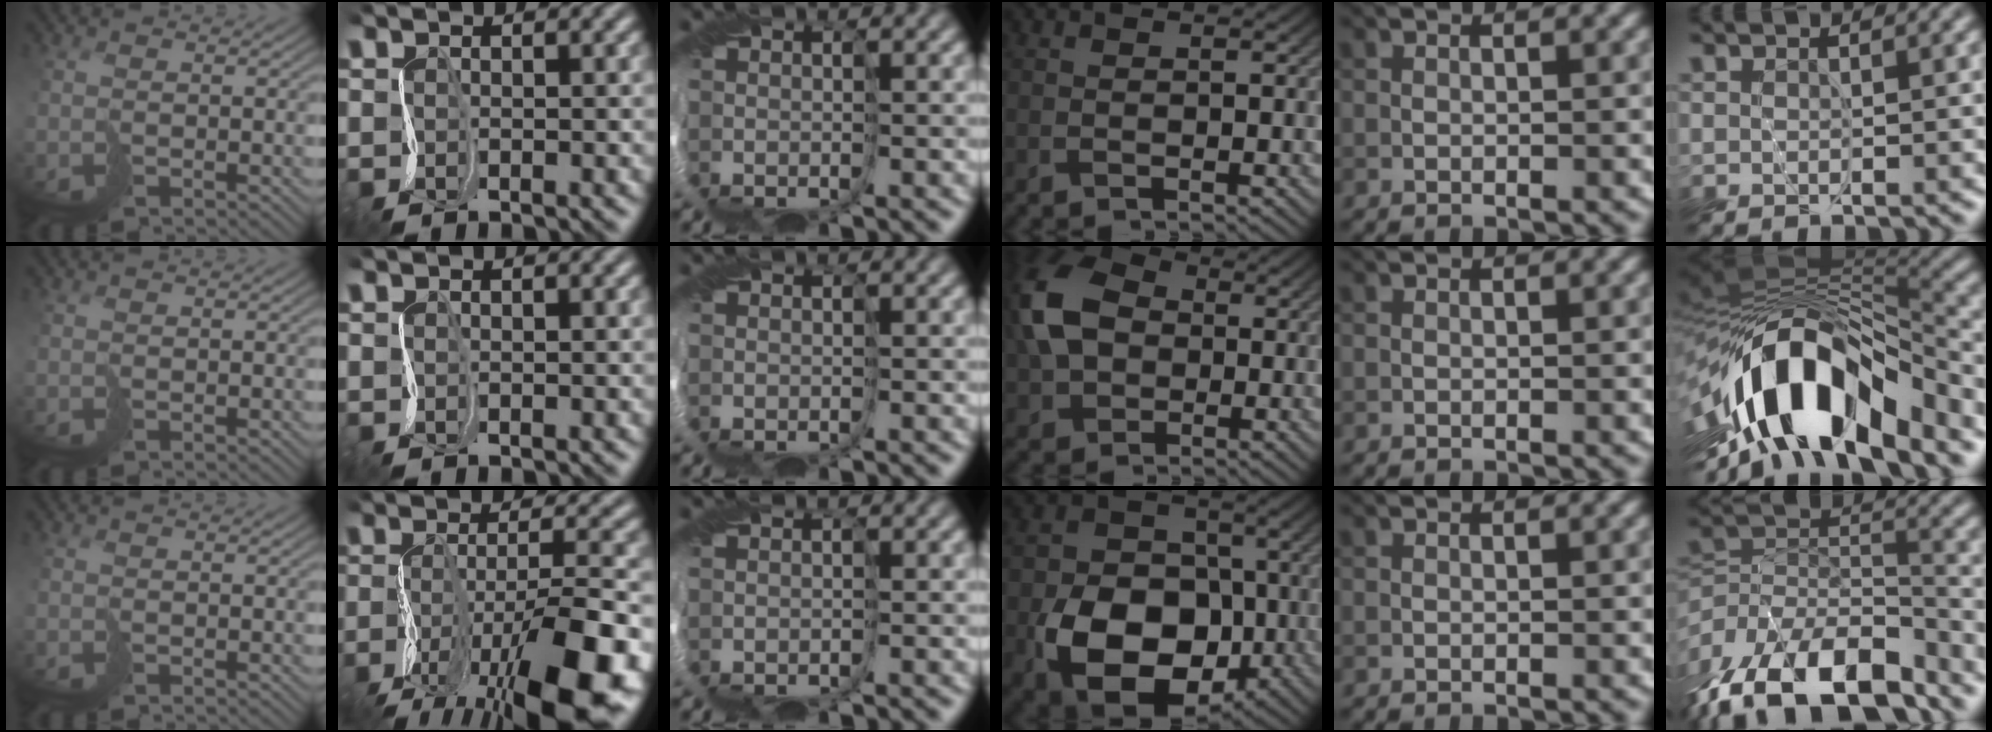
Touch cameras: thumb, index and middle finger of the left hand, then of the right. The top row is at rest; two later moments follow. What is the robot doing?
{"motion": "cut", "object": "bubble wrap"}